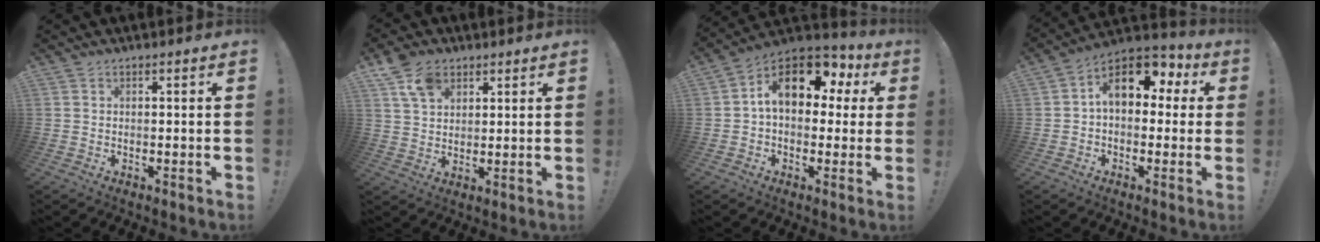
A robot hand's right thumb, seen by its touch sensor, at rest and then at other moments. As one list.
[{"total": 8.8, "force": [5.0, 5.7, 4.4], "torque": [-0.074, -0.014, 0.097]}, {"total": 15.6, "force": [5.4, 9.3, 11.3], "torque": [-0.172, -0.010, 0.096]}, {"total": 12.8, "force": [3.9, 8.0, 9.2], "torque": [-0.134, -0.003, 0.073]}]